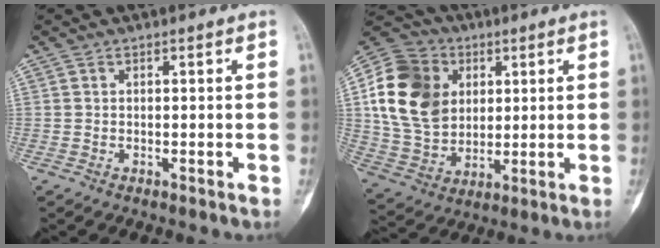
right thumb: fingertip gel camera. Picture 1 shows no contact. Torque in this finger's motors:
{"motor_torque": [-0.49, 1.80, 1.21, 0.18, 0.51]}